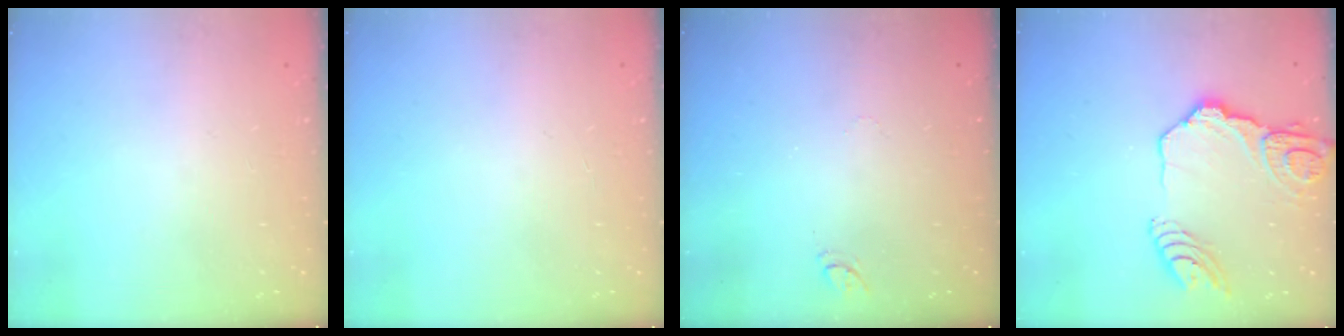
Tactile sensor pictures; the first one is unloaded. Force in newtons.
{"total": 2.3, "press": 2.3, "slide": 0.2}
{"total": 4.4, "press": 4.3, "slide": 0.5}
{"total": 16.7, "press": 16.6, "slide": 1.9}